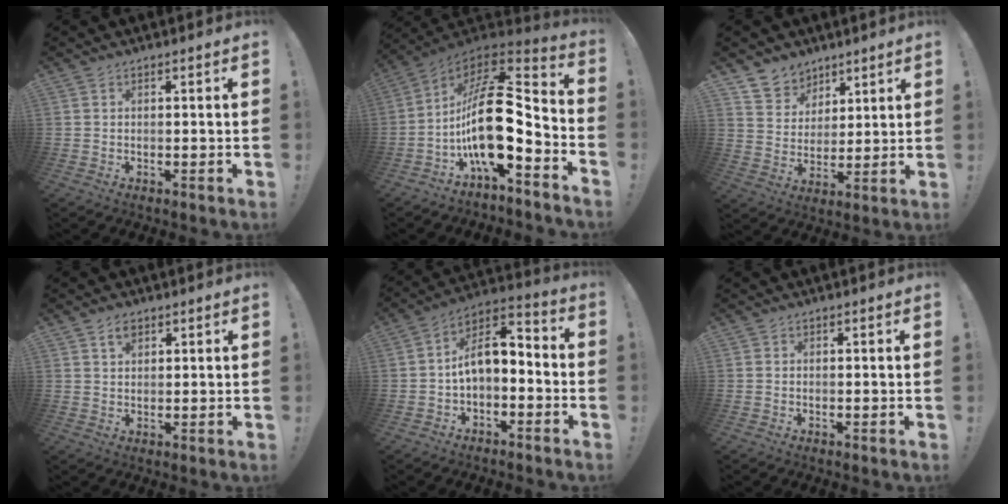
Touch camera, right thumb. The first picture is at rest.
{"total": 22.3, "force": [-3.1, 9.5, 20.0], "torque": [-0.370, 0.009, -0.049]}
{"total": 8.6, "force": [6.1, 6.0, 0.8], "torque": [-0.020, -0.054, 0.122]}
{"total": 3.0, "force": [1.7, 1.9, 1.7], "torque": [-0.018, -0.006, 0.028]}
{"total": 8.7, "force": [0.0, 5.3, 6.9], "torque": [-0.116, 0.009, 0.008]}
{"total": 0.0}